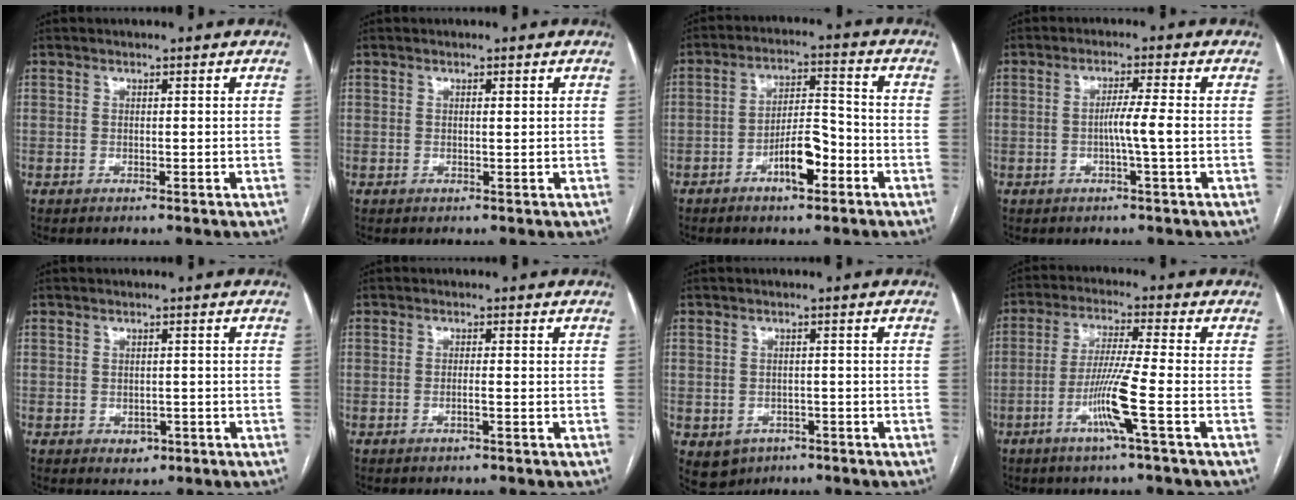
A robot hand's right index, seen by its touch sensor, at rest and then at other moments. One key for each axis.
{"total": 0.5, "fx": 0.2, "fy": 0.1, "fz": 0.5, "tx": -0.011, "ty": 0.000, "tz": 0.005}
{"total": 7.4, "fx": -3.6, "fy": 2.1, "fz": 6.2, "tx": -0.110, "ty": 0.011, "tz": -0.059}
{"total": 3.7, "fx": -0.6, "fy": -0.8, "fz": 3.6, "tx": -0.062, "ty": 0.001, "tz": -0.010}
{"total": 2.1, "fx": -0.8, "fy": 1.6, "fz": 1.1, "tx": -0.011, "ty": 0.002, "tz": -0.001}
{"total": 1.1, "fx": -0.4, "fy": -0.2, "fz": 1.0, "tx": -0.019, "ty": 0.000, "tz": -0.008}
{"total": 7.7, "fx": -3.6, "fy": 6.4, "fz": 2.1, "tx": -0.042, "ty": 0.010, "tz": -0.039}
{"total": 8.2, "fx": -3.1, "fy": -1.5, "fz": 7.4, "tx": -0.144, "ty": -0.012, "tz": -0.064}